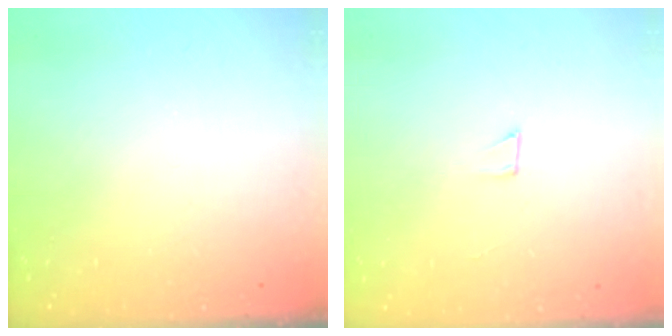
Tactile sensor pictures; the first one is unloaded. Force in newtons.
{"total": 1.9, "press": 1.9, "slide": 0.1}